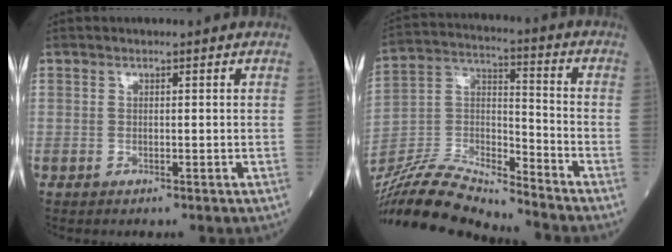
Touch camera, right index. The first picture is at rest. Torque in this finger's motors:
{"motor_torque": [-1.25, -0.79, -0.62, -0.21]}